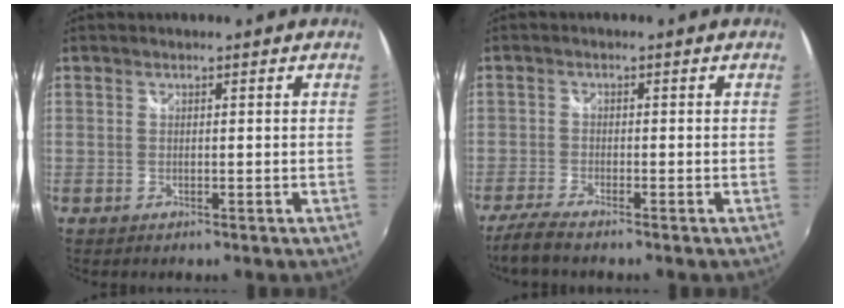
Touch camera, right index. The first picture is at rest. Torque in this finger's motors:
{"motor_torque": [0.37, -0.28, 0.13, 0.02]}